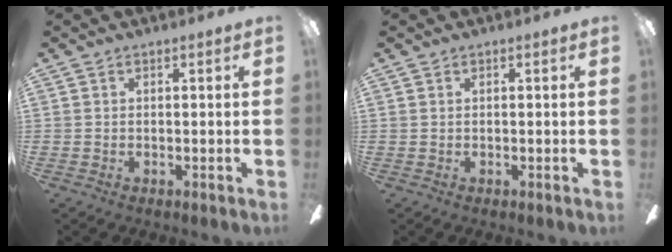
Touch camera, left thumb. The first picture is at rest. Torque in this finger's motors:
{"motor_torque": [0.00, 0.00, 0.12, 0.08, 0.00]}